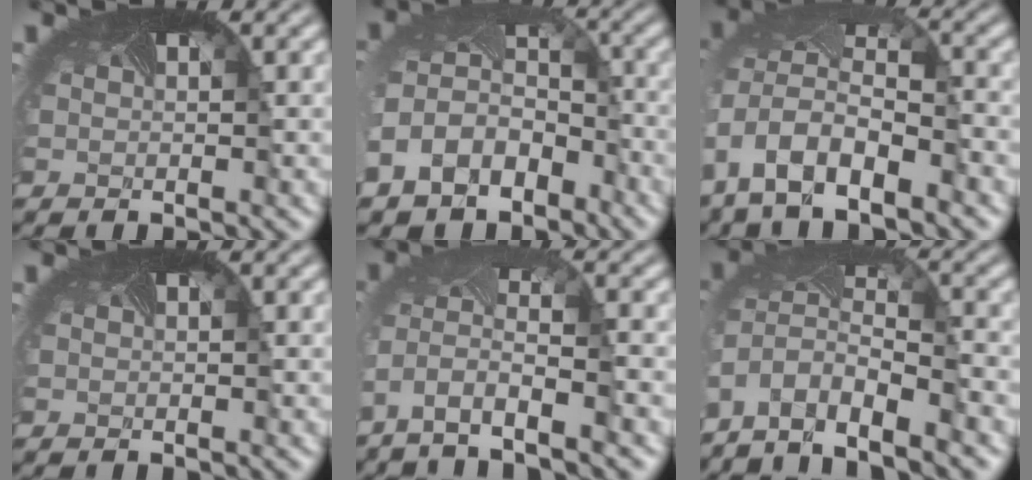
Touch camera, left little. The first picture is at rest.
{"total": 9.1, "force": [-5.0, 7.0, 3.1], "torque": [-0.109, -0.035, -0.077]}
{"total": 9.5, "force": [-5.0, 5.5, 5.9], "torque": [-0.150, -0.043, -0.063]}
{"total": 0.0}
{"total": 5.4, "force": [-3.5, 1.5, 3.8], "torque": [-0.114, -0.025, -0.062]}
{"total": 7.7, "force": [-6.4, 2.4, 3.6], "torque": [-0.093, -0.027, -0.106]}